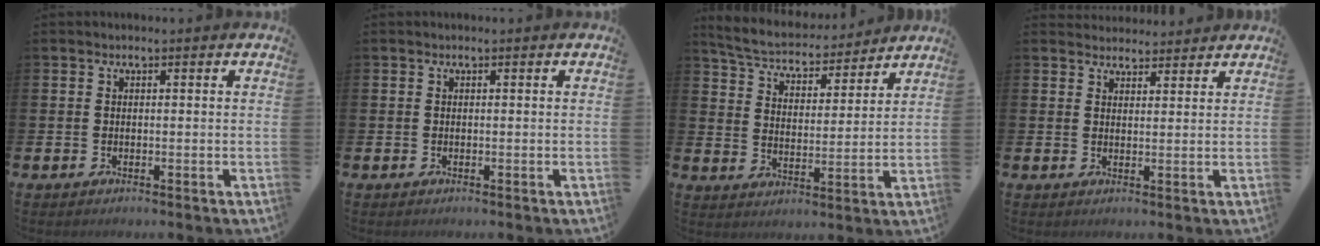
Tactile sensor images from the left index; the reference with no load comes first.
{"total": 0.0}
{"total": 6.2, "force": [5.9, 1.3, 1.3], "torque": [-0.057, -0.041, 0.101]}
{"total": 3.0, "force": [2.9, 0.9, -0.3], "torque": [0.010, -0.016, 0.051]}